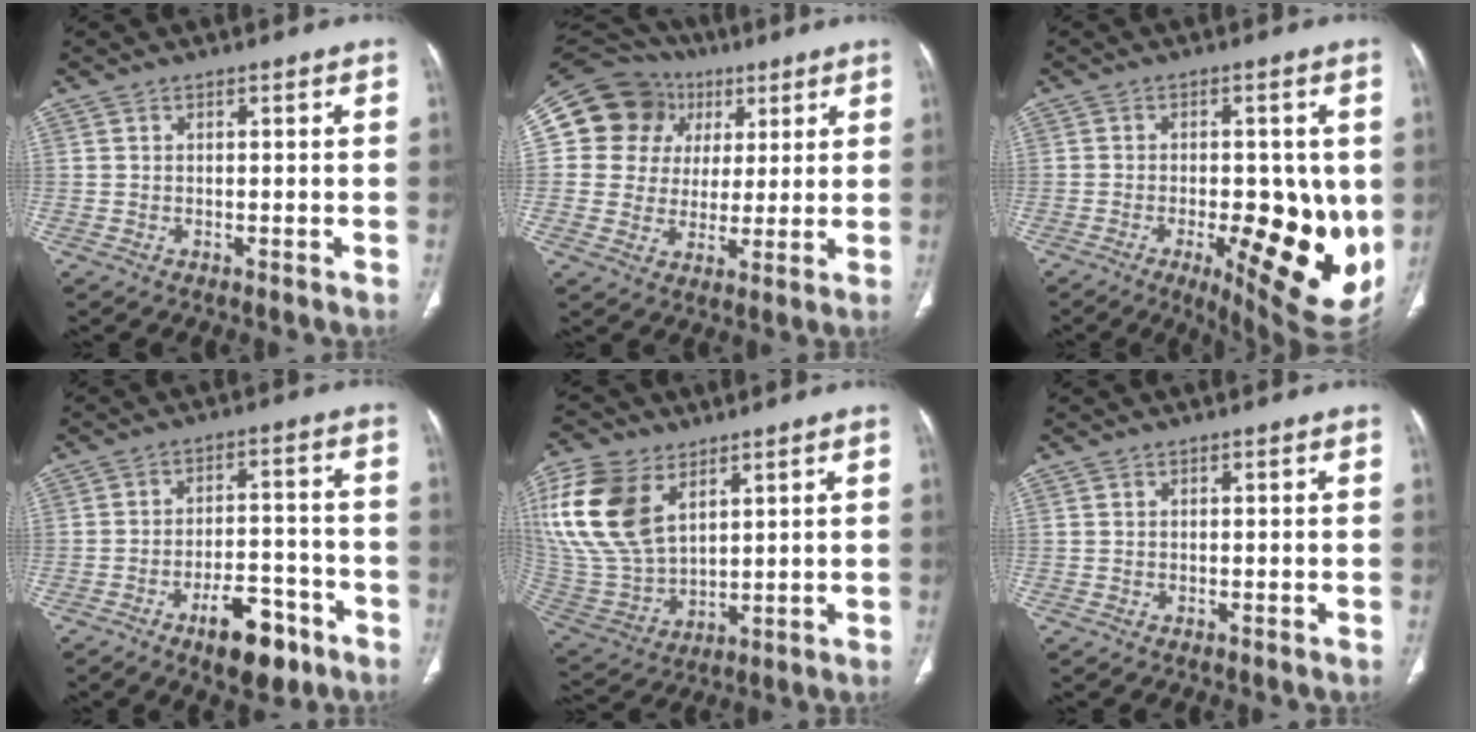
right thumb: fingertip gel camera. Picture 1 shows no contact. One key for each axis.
{"total": 16.4, "fx": 5.1, "fy": 14.8, "fz": 4.9, "tx": -0.059, "ty": 0.031, "tz": 0.094}
{"total": 18.7, "fx": -3.5, "fy": 7.3, "fz": 16.9, "tx": -0.184, "ty": -0.020, "tz": -0.020}
{"total": 10.7, "fx": -6.2, "fy": 4.9, "fz": 7.2, "tx": -0.086, "ty": 0.036, "tz": -0.090}
{"total": 20.5, "fx": 8.6, "fy": 12.6, "fz": 13.6, "tx": -0.298, "ty": -0.024, "tz": 0.178}
{"total": 0.0}